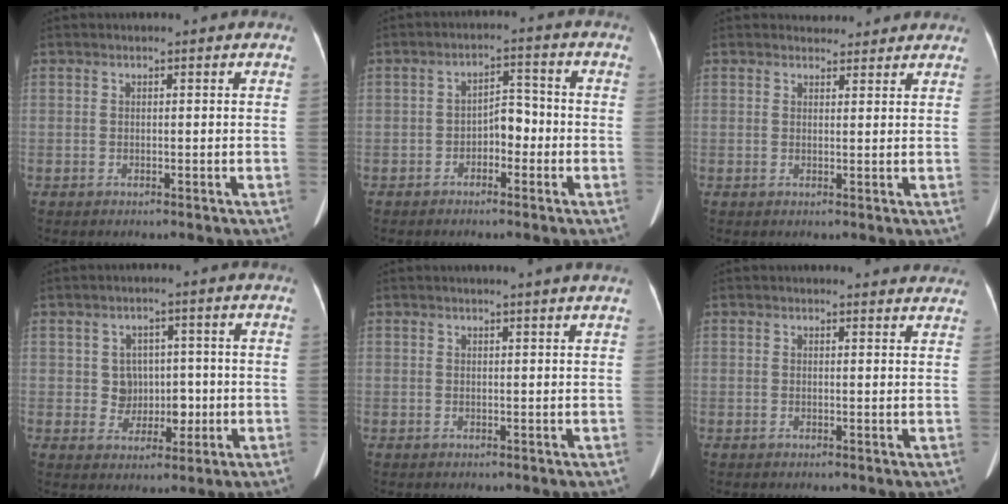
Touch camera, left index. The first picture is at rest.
{"total": 3.9, "force": [-1.6, 2.1, 2.9], "torque": [-0.045, 0.018, -0.028]}
{"total": 4.2, "force": [3.9, 1.5, 0.4], "torque": [-0.001, 0.013, 0.043]}
{"total": 4.5, "force": [0.1, 4.2, 1.7], "torque": [-0.021, 0.012, 0.008]}
{"total": 2.9, "force": [2.5, -0.8, 1.3], "torque": [-0.020, 0.003, 0.029]}
{"total": 6.8, "force": [6.6, 1.0, 1.1], "torque": [0.004, -0.005, 0.049]}